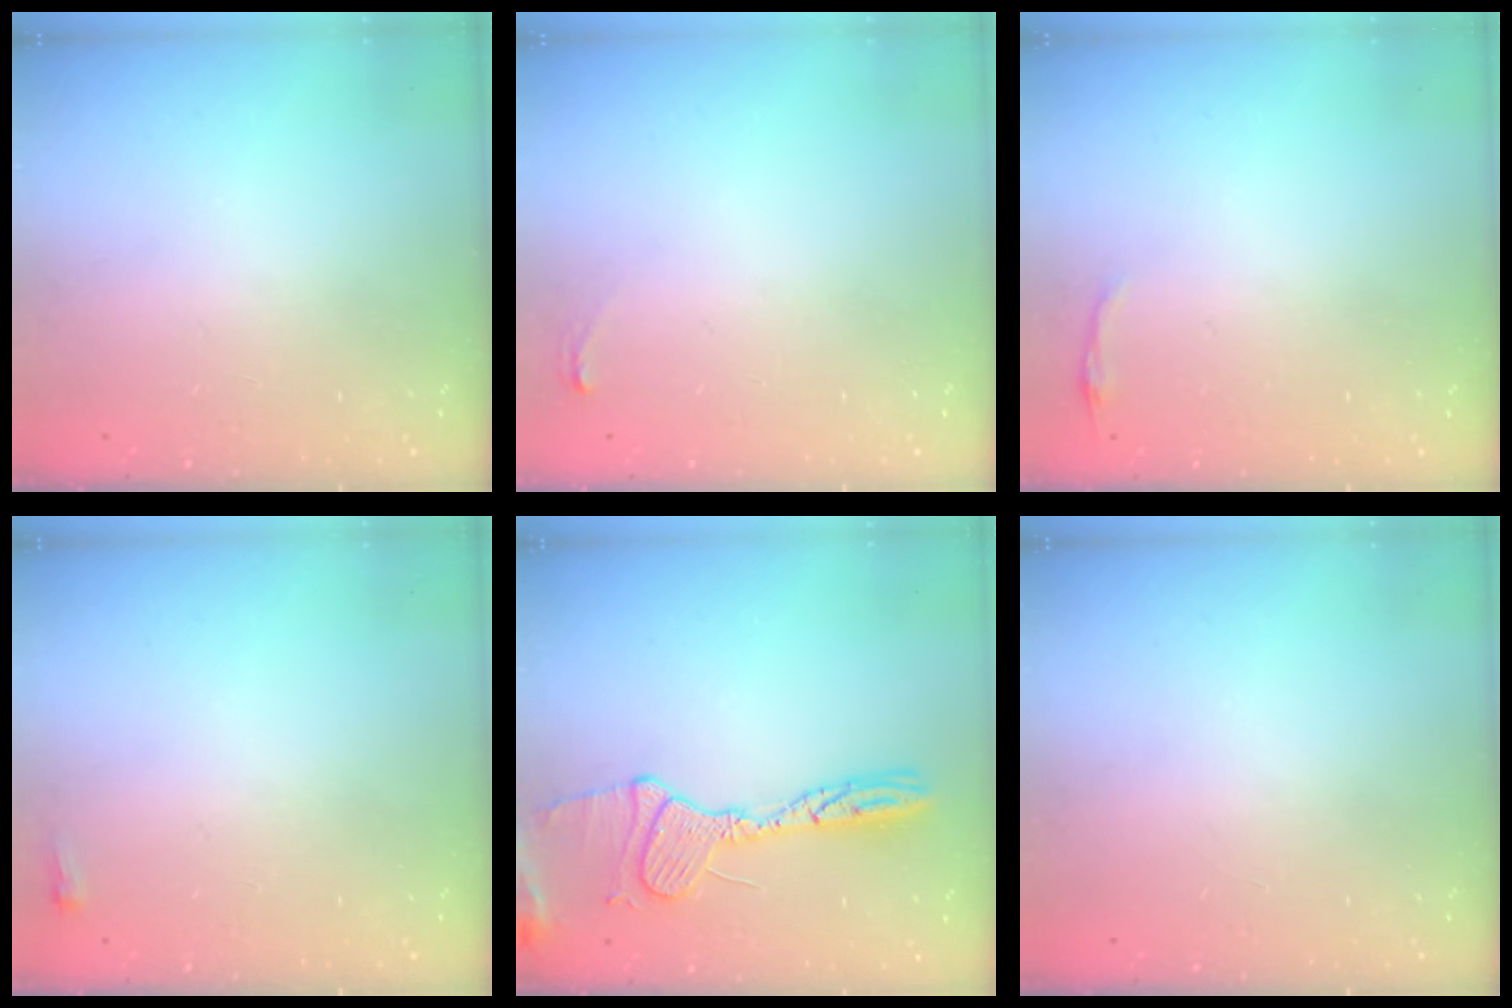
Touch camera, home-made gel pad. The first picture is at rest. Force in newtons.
{"total": 3.9, "press": 3.7, "slide": 1.4}
{"total": 2.9, "press": 2.8, "slide": 0.7}
{"total": 2.1, "press": 2.0, "slide": 0.5}
{"total": 15.8, "press": 15.8, "slide": 1.1}
{"total": 0.0}